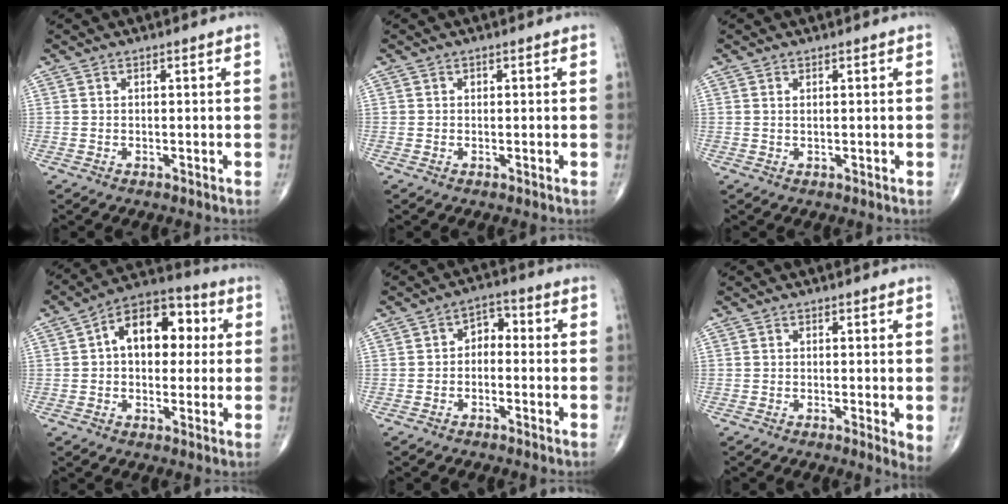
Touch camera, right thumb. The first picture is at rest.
{"total": 0.5, "force": [0.1, 0.5, 0.1], "torque": [0.003, 0.002, 0.001]}
{"total": 0.7, "force": [0.3, 0.2, 0.5], "torque": [-0.013, 0.000, 0.006]}
{"total": 13.8, "force": [2.4, 8.8, 10.4], "torque": [-0.120, 0.029, 0.025]}
{"total": 4.0, "force": [-0.6, 2.9, 2.7], "torque": [-0.025, 0.025, -0.025]}
{"total": 2.9, "force": [-0.3, 0.6, 2.8], "torque": [-0.045, -0.012, -0.011]}